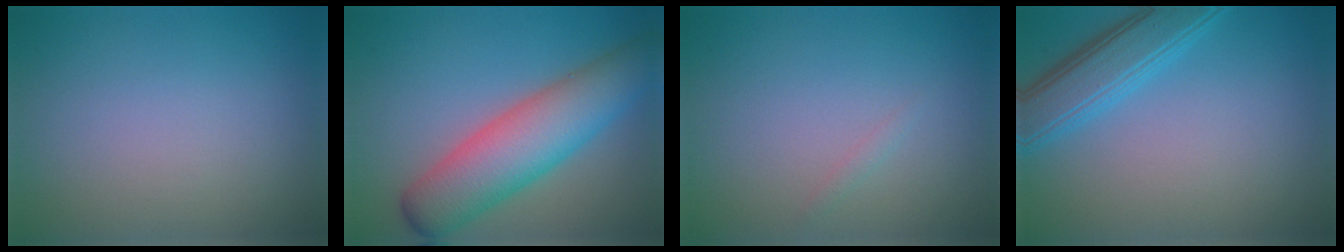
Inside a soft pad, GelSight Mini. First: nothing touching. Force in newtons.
{"total": 8.2, "press": 8.2, "slide": 0.2}
{"total": 0.6, "press": 0.5, "slide": 0.1}
{"total": 4.7, "press": 4.7, "slide": 0.1}